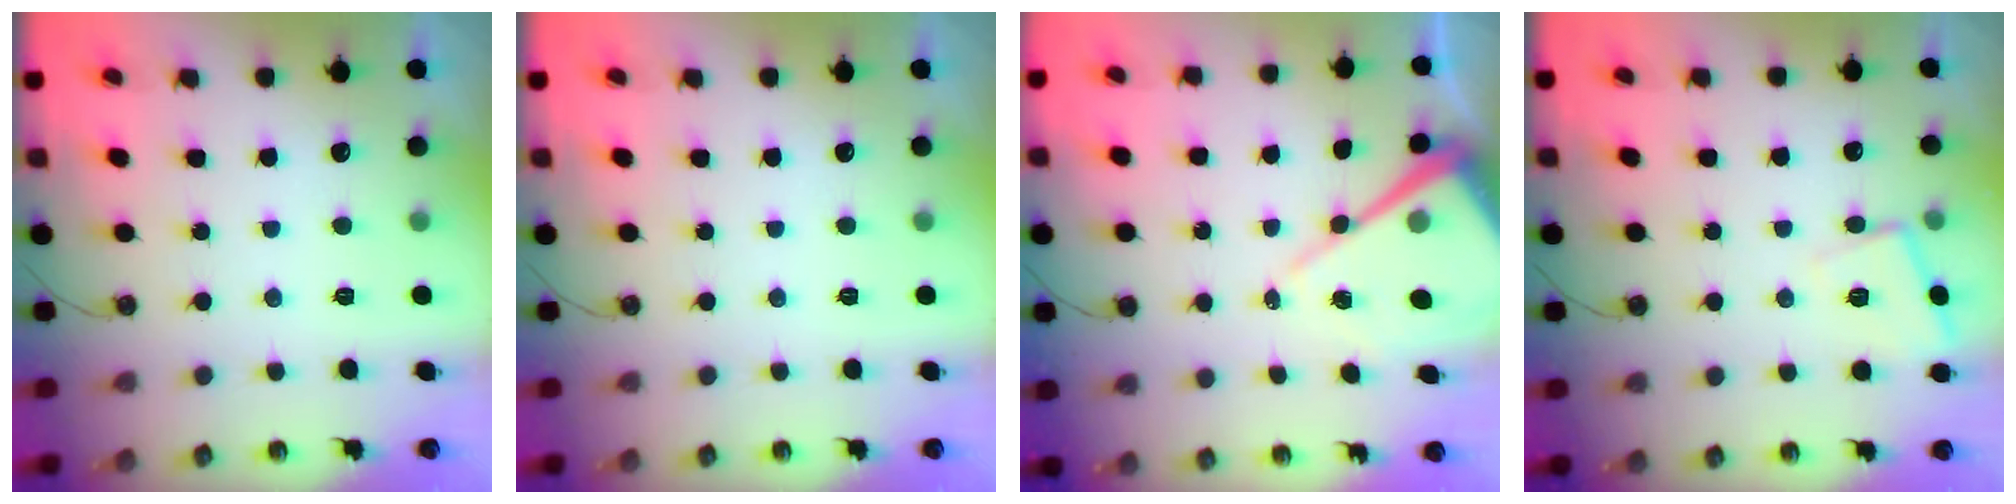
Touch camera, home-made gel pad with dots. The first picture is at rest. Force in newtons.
{"total": 0.0}
{"total": 12.7, "press": 12.7, "slide": 1.0}
{"total": 7.0, "press": 6.9, "slide": 1.0}